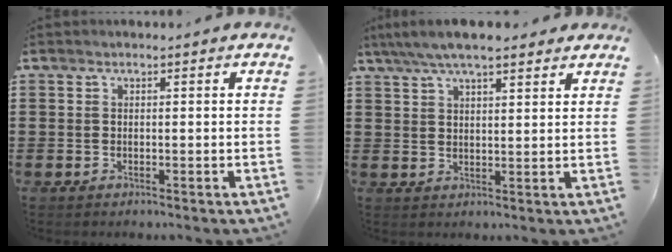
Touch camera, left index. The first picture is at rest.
{"total": 6.0, "force": [4.8, 1.3, 3.2], "torque": [-0.074, -0.003, 0.088]}